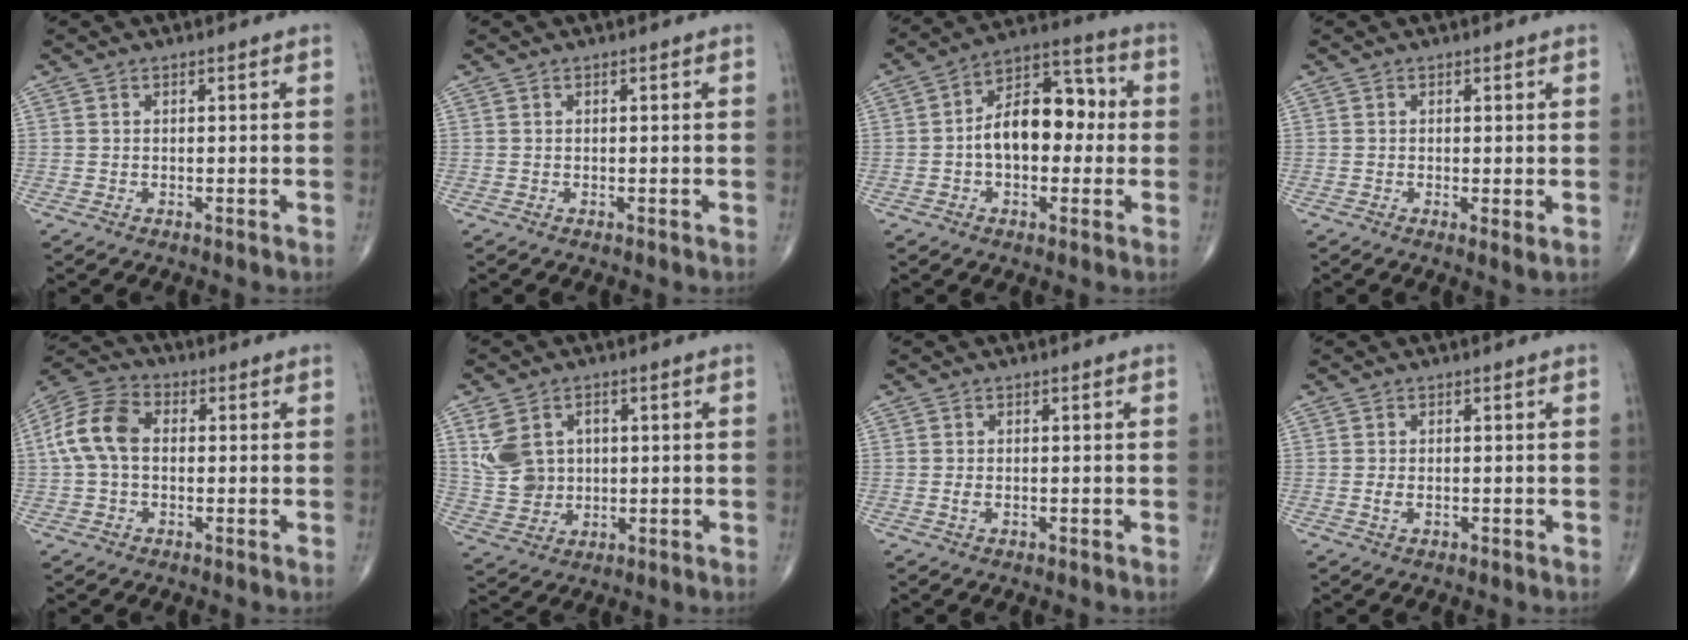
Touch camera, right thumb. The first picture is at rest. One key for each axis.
{"total": 0.0}
{"total": 13.7, "fx": -0.3, "fy": 8.5, "fz": 10.8, "tx": -0.144, "ty": 0.040, "tz": -0.015}
{"total": 1.9, "fx": -0.1, "fy": 0.5, "fz": 1.8, "tx": -0.037, "ty": -0.010, "tz": -0.006}
{"total": 10.5, "fx": 0.5, "fy": 7.1, "fz": 7.8, "tx": -0.163, "ty": 0.032, "tz": 0.000}
{"total": 8.7, "fx": 2.2, "fy": 6.9, "fz": 4.8, "tx": -0.077, "ty": -0.001, "tz": 0.056}
{"total": 1.1, "fx": -0.2, "fy": 0.6, "fz": 0.8, "tx": -0.020, "ty": 0.000, "tz": -0.004}
{"total": 1.4, "fx": -0.3, "fy": 0.8, "fz": 1.1, "tx": -0.026, "ty": 0.000, "tz": -0.005}